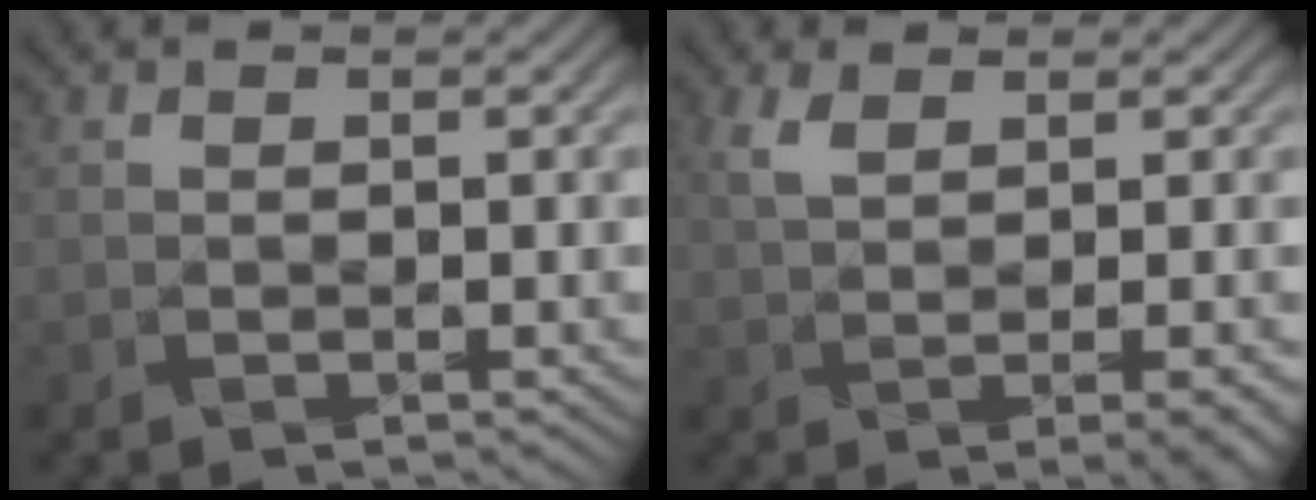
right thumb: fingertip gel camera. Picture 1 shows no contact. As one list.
[{"total": 3.6, "force": [1.1, 0.8, 3.4], "torque": [-0.072, 0.010, 0.025]}]